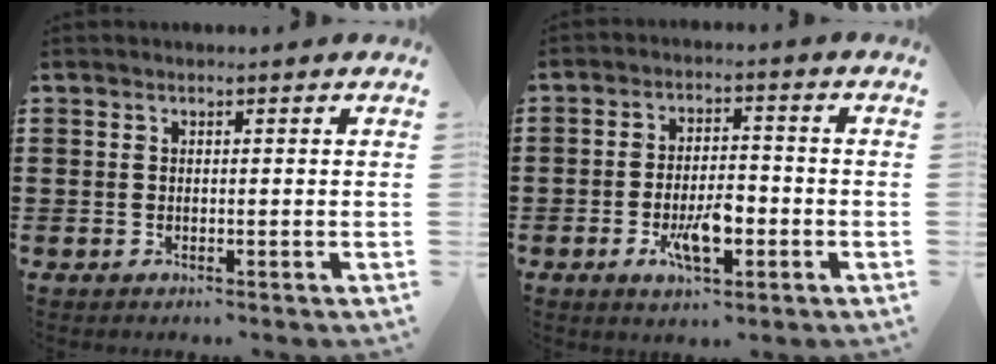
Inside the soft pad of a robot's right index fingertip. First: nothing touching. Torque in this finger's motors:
{"motor_torque": [1.10, 1.04, 0.56, 0.09]}